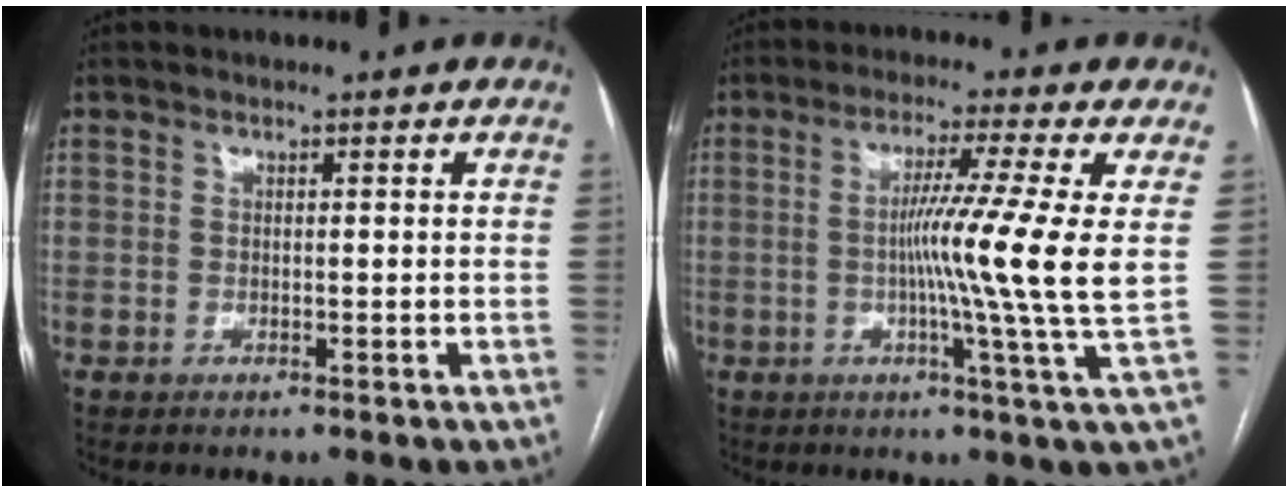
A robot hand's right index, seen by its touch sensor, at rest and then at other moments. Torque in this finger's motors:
{"motor_torque": [1.35, 0.34, 0.54, 0.19]}